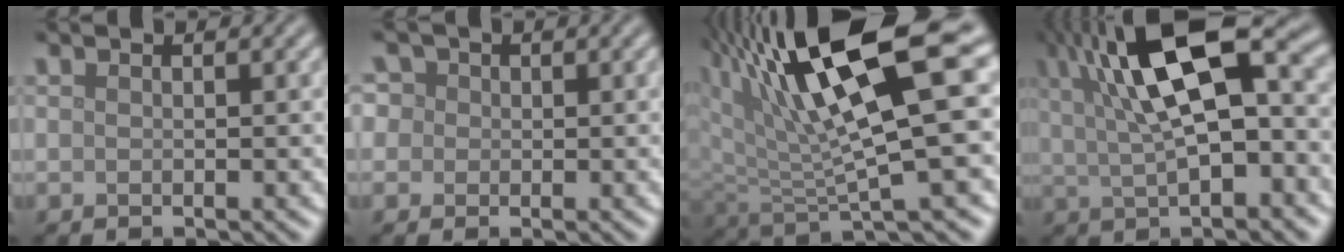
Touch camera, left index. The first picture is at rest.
{"total": 4.9, "force": [2.1, 3.9, 2.1], "torque": [-0.035, 0.027, 0.006]}
{"total": 12.1, "force": [5.0, 3.2, 10.6], "torque": [-0.183, 0.005, 0.091]}
{"total": 12.6, "force": [3.4, 4.5, 11.3], "torque": [-0.186, 0.017, 0.051]}